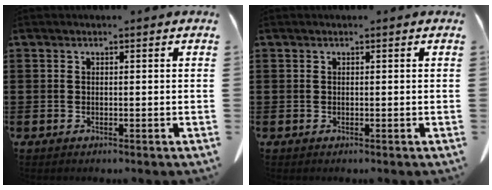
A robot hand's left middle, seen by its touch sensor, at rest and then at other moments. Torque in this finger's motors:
{"motor_torque": [-0.10, 0.10, 0.00, 0.00]}